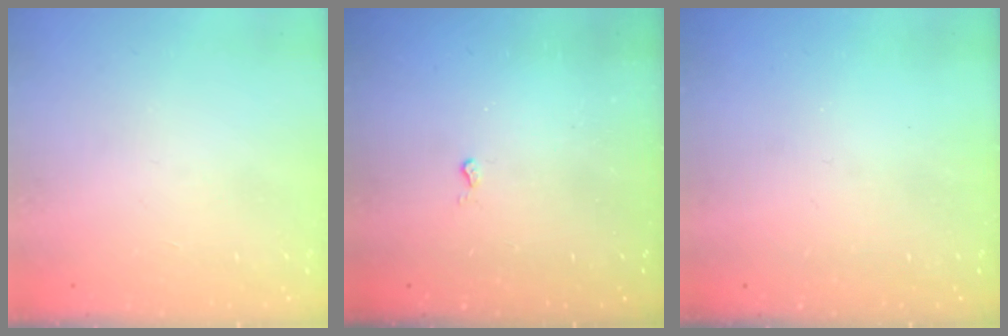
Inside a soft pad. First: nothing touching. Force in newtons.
{"total": 2.6, "press": 2.6, "slide": 0.5}
{"total": 0.0}